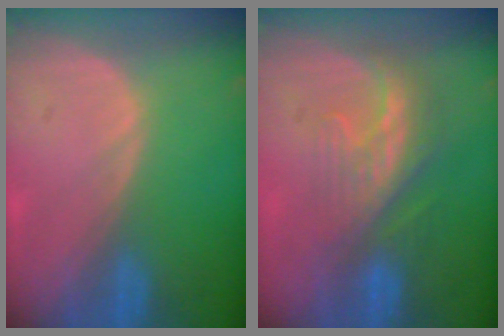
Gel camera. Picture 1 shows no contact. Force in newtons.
{"total": 8.4, "press": 7.2, "slide": 4.2}